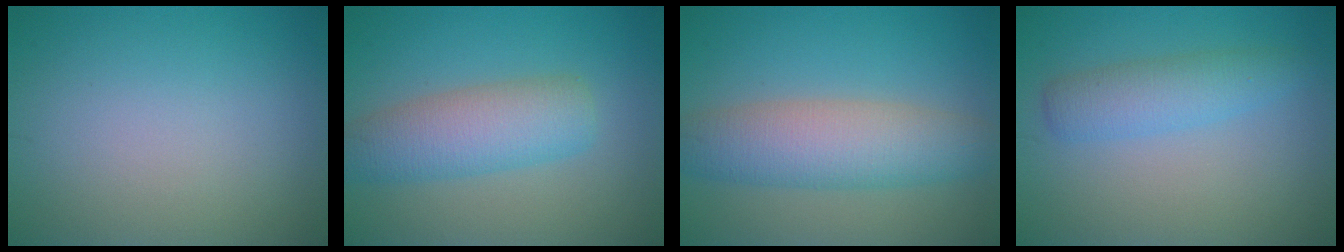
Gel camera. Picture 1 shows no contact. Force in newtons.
{"total": 5.5, "press": 5.5, "slide": 0.2}
{"total": 6.3, "press": 6.3, "slide": 0.2}
{"total": 3.2, "press": 3.2, "slide": 0.1}